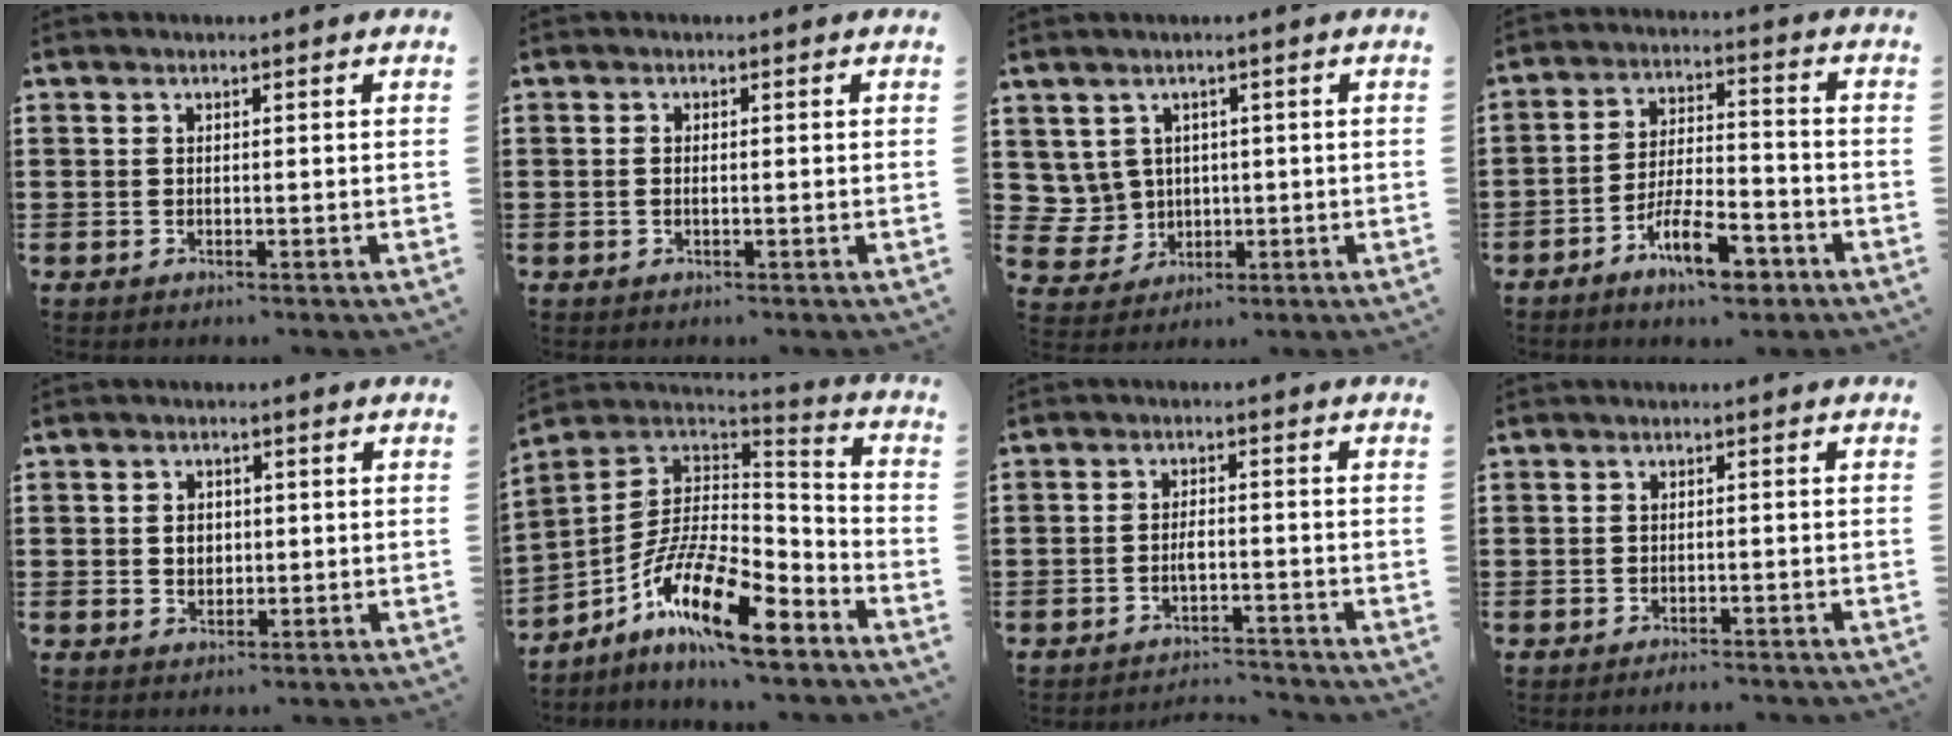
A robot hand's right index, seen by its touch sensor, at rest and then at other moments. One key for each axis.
{"total": 0.7, "fx": -0.1, "fy": 0.2, "fz": 0.6, "tx": -0.013, "ty": -0.003, "tz": -0.002}
{"total": 3.7, "fx": 1.1, "fy": 3.5, "fz": 0.5, "tx": -0.040, "ty": 0.005, "tz": 0.019}
{"total": 9.5, "fx": -5.9, "fy": 3.0, "fz": 6.7, "tx": -0.124, "ty": 0.014, "tz": -0.107}
{"total": 2.4, "fx": 0.2, "fy": 1.9, "fz": 1.4, "tx": -0.023, "ty": 0.004, "tz": 0.000}
{"total": 15.8, "fx": -8.8, "fy": 5.1, "fz": 12.1, "tx": -0.226, "ty": 0.014, "tz": -0.159}
{"total": 2.7, "fx": -2.2, "fy": 0.5, "fz": 1.5, "tx": -0.040, "ty": 0.000, "tz": -0.047}
{"total": 1.2, "fx": -1.2, "fy": -0.1, "fz": -0.1, "tx": 0.000, "ty": 0.003, "tz": -0.026}